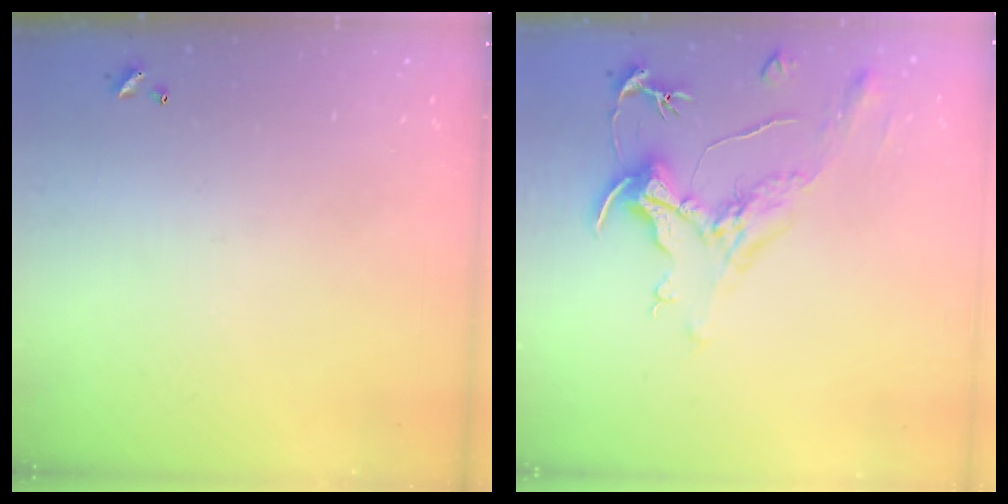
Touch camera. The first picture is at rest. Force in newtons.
{"total": 2.1, "press": 1.7, "slide": 1.3}